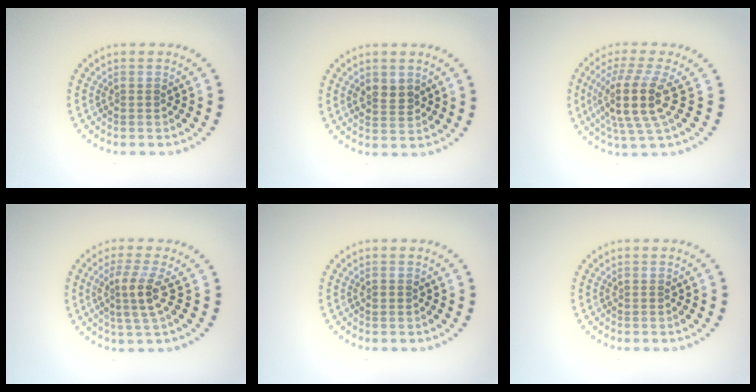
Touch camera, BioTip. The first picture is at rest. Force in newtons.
{"total": 2.1, "press": 2.0, "slide": 0.5}
{"total": 5.0, "press": 3.9, "slide": 3.2}
{"total": 2.9, "press": 2.4, "slide": 1.7}
{"total": 0.8, "press": 0.8, "slide": 0.1}
{"total": 0.0}